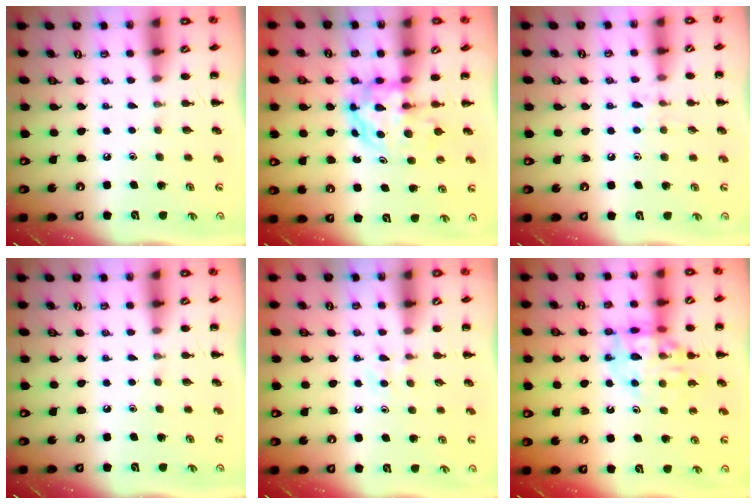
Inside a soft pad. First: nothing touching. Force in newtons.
{"total": 5.0, "press": 4.9, "slide": 1.2}
{"total": 6.2, "press": 6.0, "slide": 1.4}
{"total": 0.0}
{"total": 3.4, "press": 3.2, "slide": 1.2}
{"total": 14.1, "press": 13.9, "slide": 2.4}